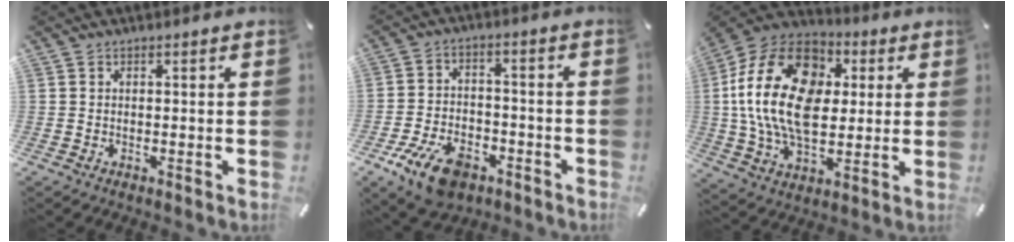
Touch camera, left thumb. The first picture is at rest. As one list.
[{"total": 10.6, "force": [-6.0, 6.3, 6.1], "torque": [-0.122, 0.033, -0.105]}, {"total": 22.3, "force": [2.3, 15.8, 15.5], "torque": [-0.304, 0.014, 0.039]}]